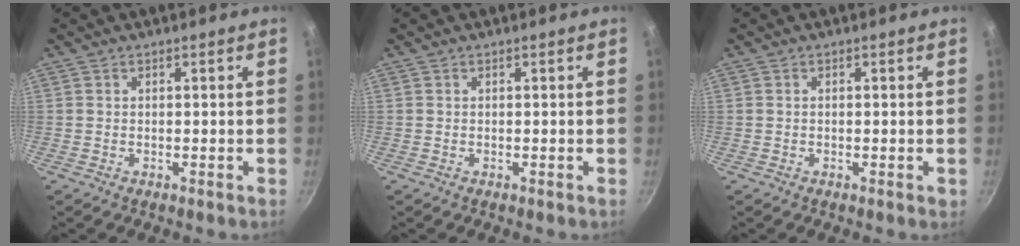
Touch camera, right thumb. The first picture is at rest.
{"total": 0.0}
{"total": 0.6, "force": [-0.1, 0.2, 0.6], "torque": [-0.007, 0.001, -0.003]}